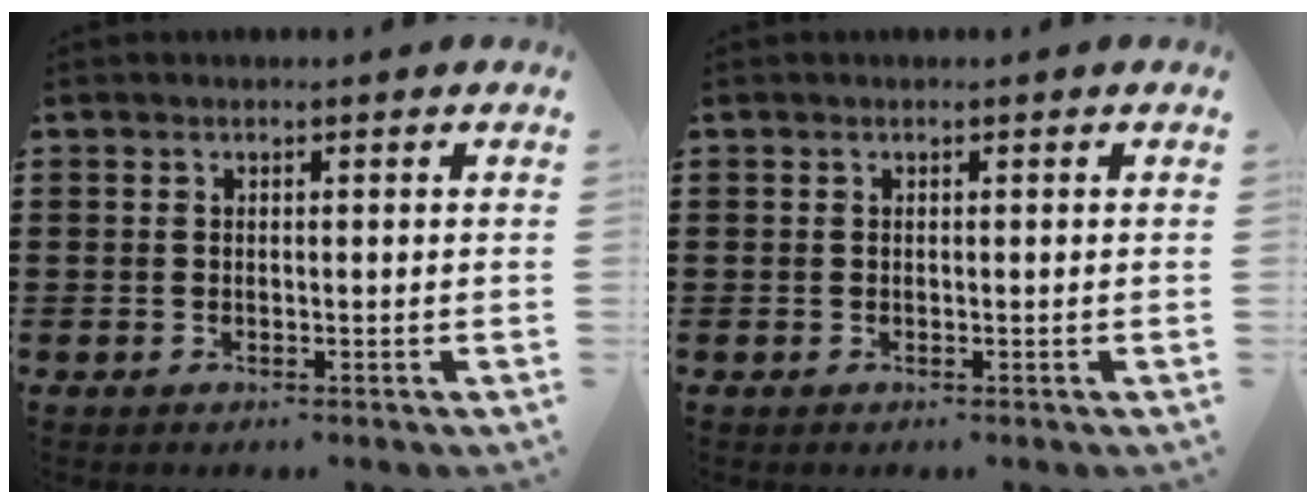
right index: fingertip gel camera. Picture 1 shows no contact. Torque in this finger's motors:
{"motor_torque": [0.00, 0.00, 0.00, 0.00]}